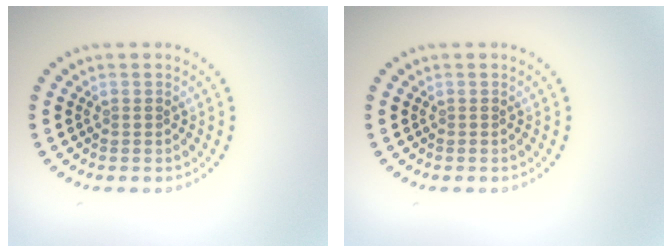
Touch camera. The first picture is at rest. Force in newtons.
{"total": 0.0}